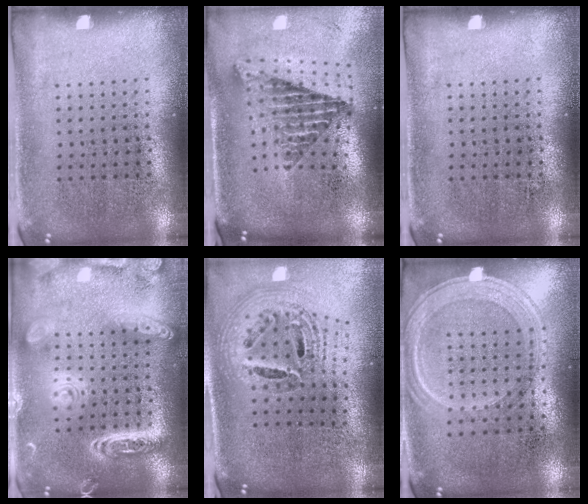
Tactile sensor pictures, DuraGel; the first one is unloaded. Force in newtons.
{"total": 2.4, "press": 1.6, "slide": 1.9}
{"total": 0.0}
{"total": 4.1, "press": 4.0, "slide": 0.4}
{"total": 1.8, "press": 1.5, "slide": 1.0}
{"total": 1.3, "press": 1.2, "slide": 0.3}